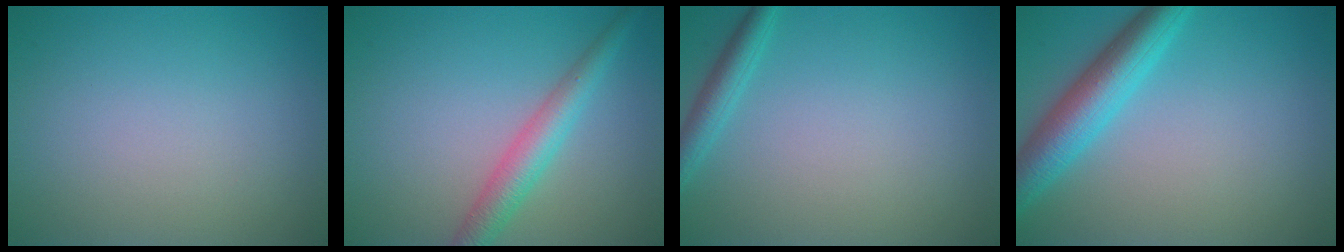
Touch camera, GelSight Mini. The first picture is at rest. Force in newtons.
{"total": 3.5, "press": 3.5, "slide": 0.1}
{"total": 2.1, "press": 2.0, "slide": 0.2}
{"total": 5.3, "press": 5.3, "slide": 0.1}